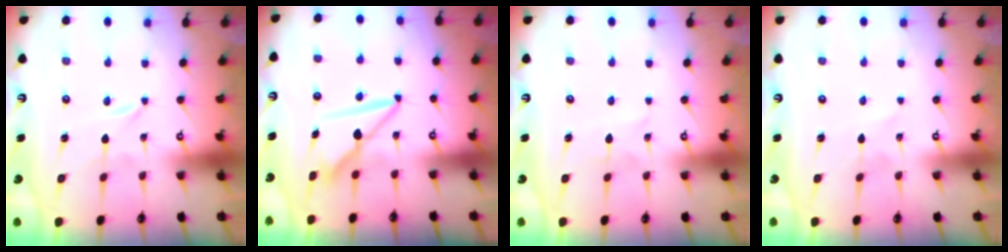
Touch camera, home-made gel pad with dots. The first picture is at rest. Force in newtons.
{"total": 8.7, "press": 8.7, "slide": 0.4}
{"total": 4.3, "press": 4.3, "slide": 0.4}
{"total": 2.4, "press": 2.4, "slide": 0.3}